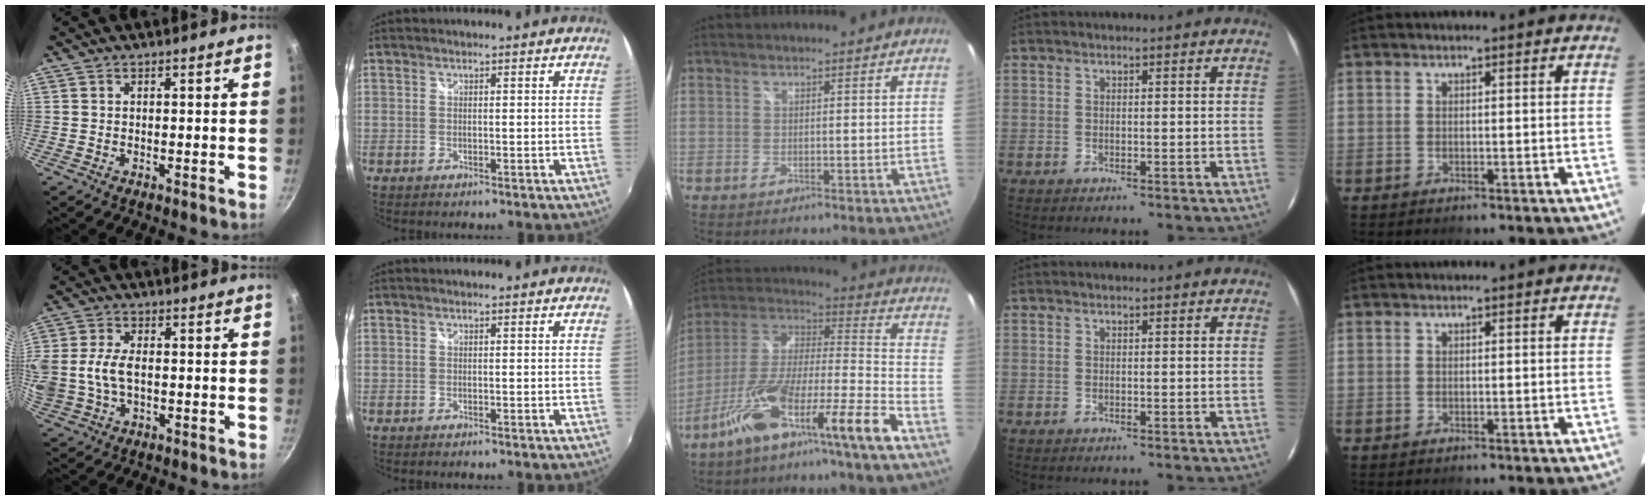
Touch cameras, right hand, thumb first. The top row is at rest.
{"thumb": {"total": 11.0, "force": [-0.4, 7.1, 8.3], "torque": [-0.181, 0.011, -0.013]}, "middle": {"total": 18.3, "force": [-12.1, 0.2, 13.7], "torque": [-0.220, -0.015, -0.216]}}